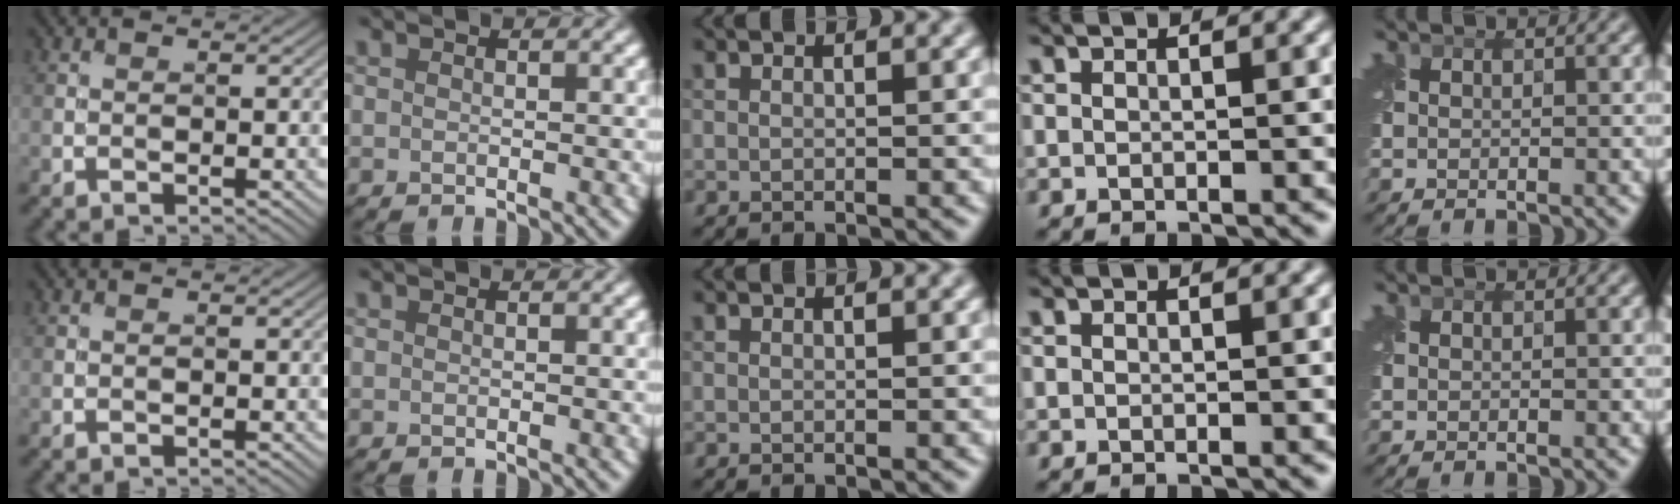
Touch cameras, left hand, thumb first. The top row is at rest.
{}